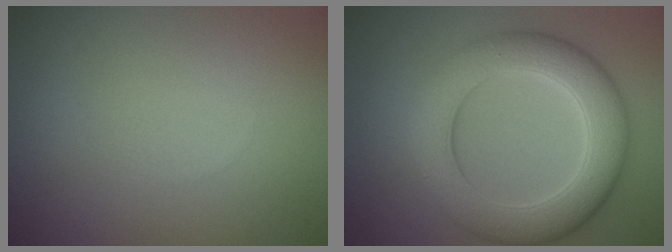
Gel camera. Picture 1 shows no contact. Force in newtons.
{"total": 8.0, "press": 8.0, "slide": 0.2}